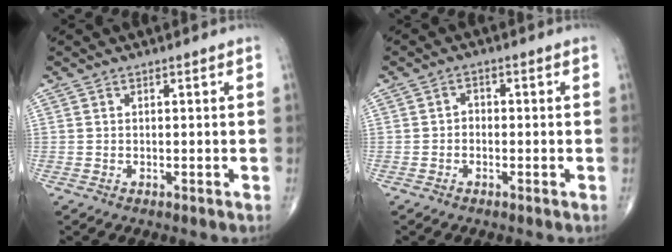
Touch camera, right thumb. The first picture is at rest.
{"total": 1.6, "force": [-0.5, 1.3, 0.9], "torque": [0.000, 0.007, -0.014]}